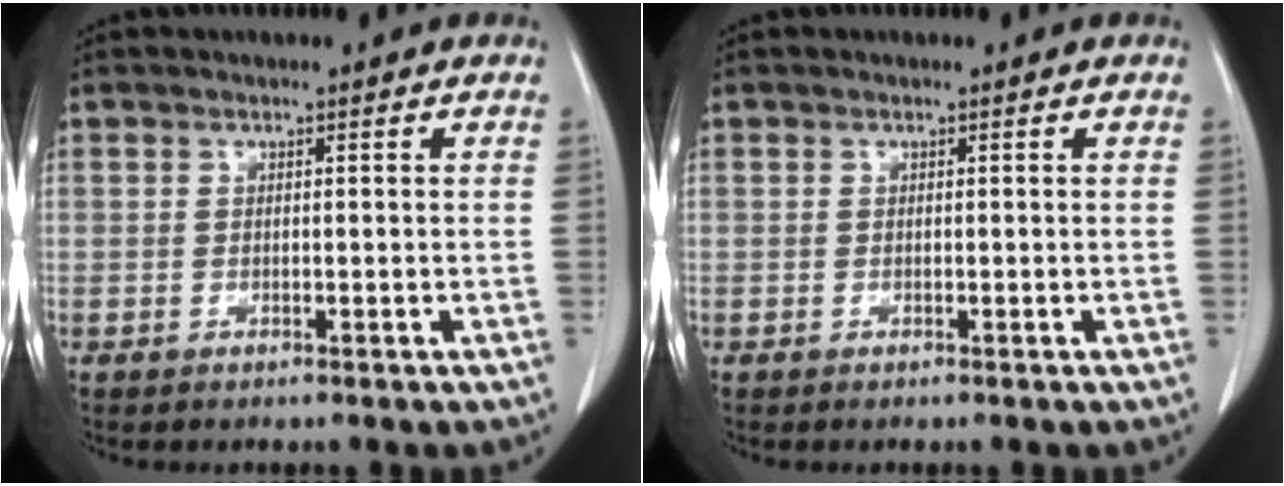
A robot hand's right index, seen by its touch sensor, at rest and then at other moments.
{"total": 0.0}